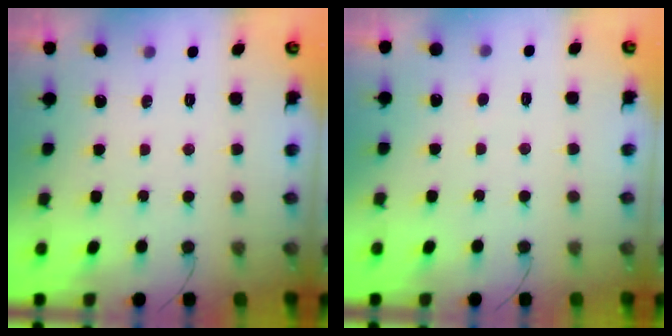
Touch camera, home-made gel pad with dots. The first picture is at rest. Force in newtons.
{"total": 1.7, "press": 1.7, "slide": 0.1}